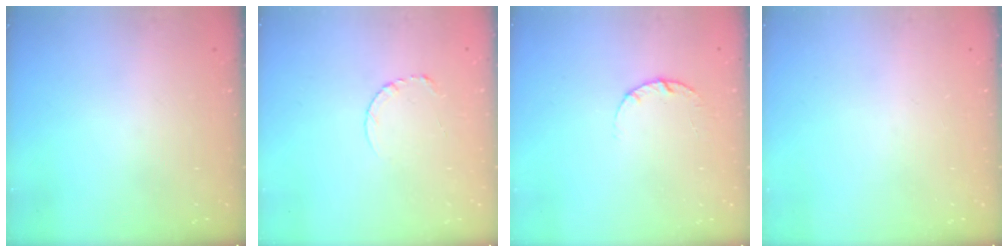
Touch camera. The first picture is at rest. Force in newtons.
{"total": 3.8, "press": 3.8, "slide": 0.3}
{"total": 3.6, "press": 3.5, "slide": 0.5}
{"total": 0.0}